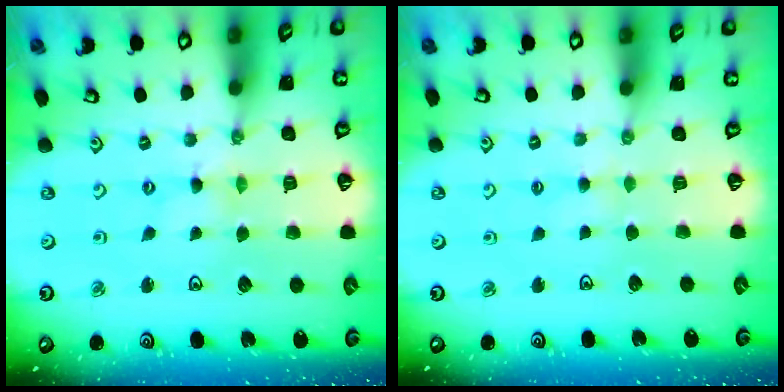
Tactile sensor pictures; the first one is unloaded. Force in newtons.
{"total": 1.6, "press": 1.6, "slide": 0.3}